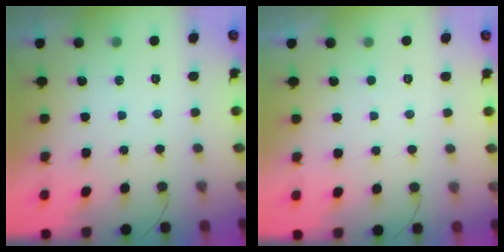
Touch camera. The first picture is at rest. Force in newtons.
{"total": 1.9, "press": 1.9, "slide": 0.3}